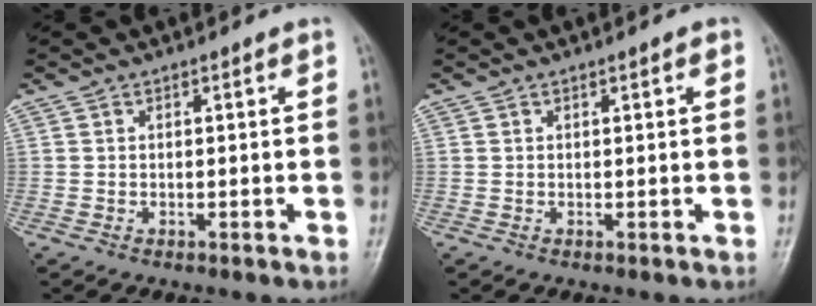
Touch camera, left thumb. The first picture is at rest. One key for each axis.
{"total": 0.7, "fx": 0.3, "fy": 0.2, "fz": 0.6, "tx": -0.010, "ty": 0.001, "tz": 0.004}